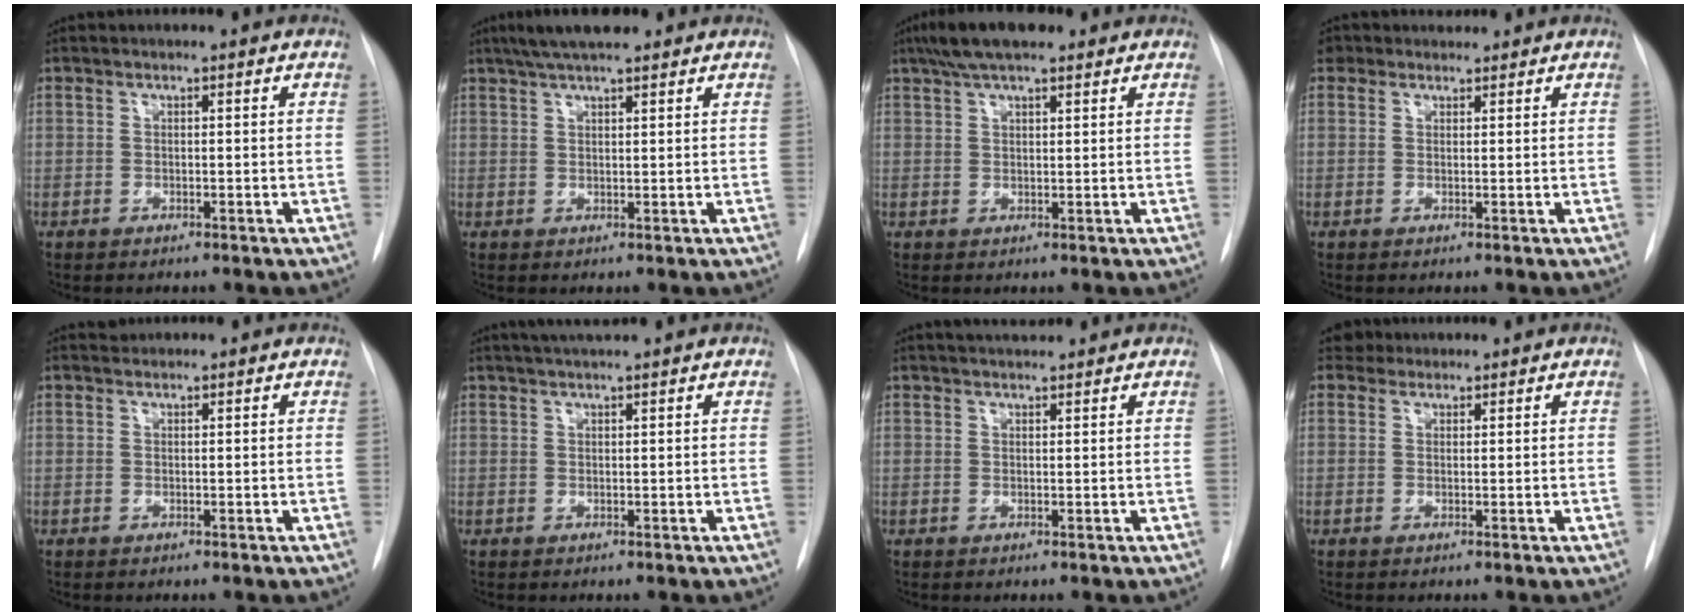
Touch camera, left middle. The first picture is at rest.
{"total": 6.6, "force": [5.3, 1.1, 3.9], "torque": [-0.065, 0.025, 0.088]}
{"total": 7.4, "force": [5.5, 2.1, 4.5], "torque": [-0.082, 0.026, 0.094]}
{"total": 2.6, "force": [1.9, 1.7, 0.1], "torque": [0.000, 0.021, 0.029]}
{"total": 0.7, "force": [0.6, 0.1, -0.2], "torque": [-0.004, 0.007, 0.011]}
{"total": 3.3, "force": [2.8, -0.2, 1.7], "torque": [-0.023, 0.019, 0.048]}
{"total": 3.2, "force": [2.9, 0.6, 1.1], "torque": [-0.015, 0.021, 0.046]}
{"total": 2.0, "force": [1.7, 1.0, -0.4], "torque": [0.009, 0.010, 0.024]}